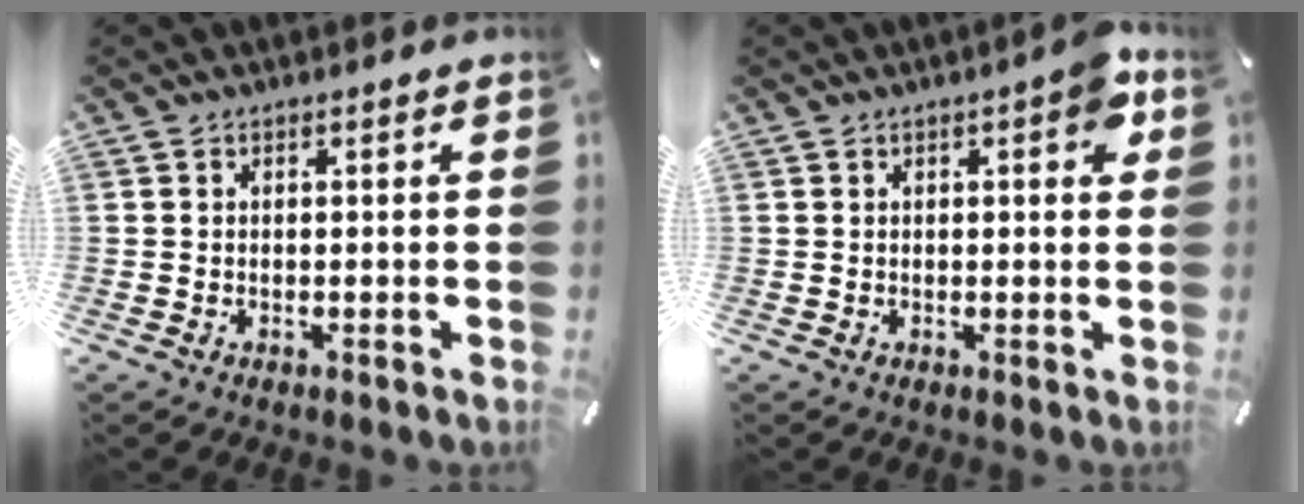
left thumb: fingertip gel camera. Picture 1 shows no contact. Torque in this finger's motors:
{"motor_torque": [1.22, 1.00, 0.62, -0.58, 0.04]}